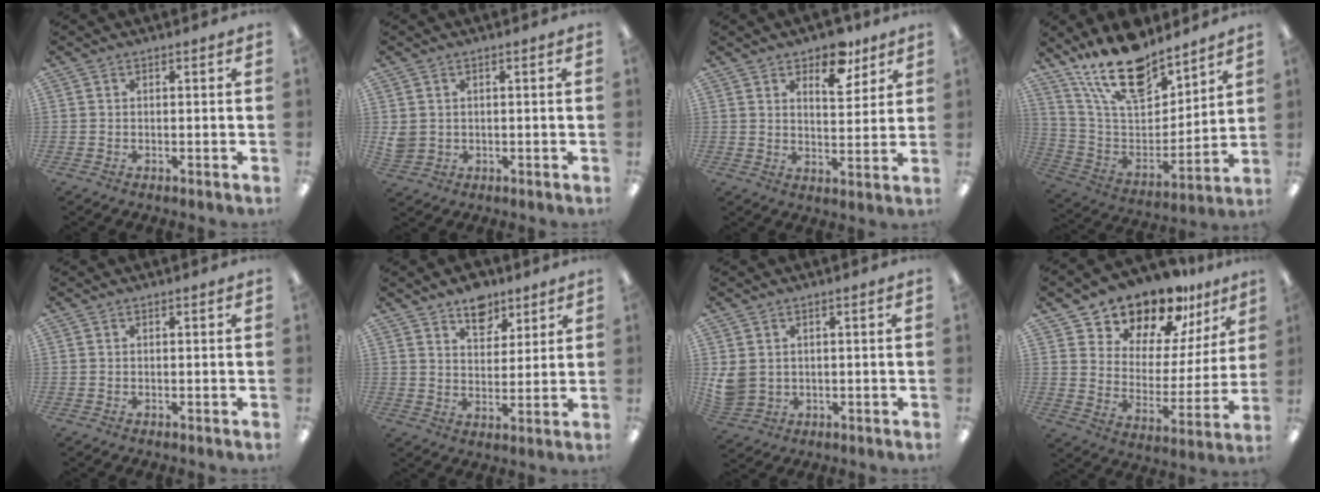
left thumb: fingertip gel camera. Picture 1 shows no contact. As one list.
[{"total": 2.7, "force": [0.9, 2.4, 0.8], "torque": [-0.019, 0.004, 0.018]}, {"total": 8.8, "force": [6.3, 4.2, 4.4], "torque": [-0.039, -0.035, 0.105]}, {"total": 19.8, "force": [15.3, 8.2, 9.5], "torque": [-0.181, -0.093, 0.271]}, {"total": 0.0}, {"total": 8.4, "force": [6.2, 4.9, 2.7], "torque": [-0.029, -0.034, 0.110]}, {"total": 4.9, "force": [1.5, 4.1, 2.2], "torque": [-0.061, -0.001, 0.031]}, {"total": 14.8, "force": [13.5, 5.7, 2.1], "torque": [-0.046, -0.123, 0.244]}]